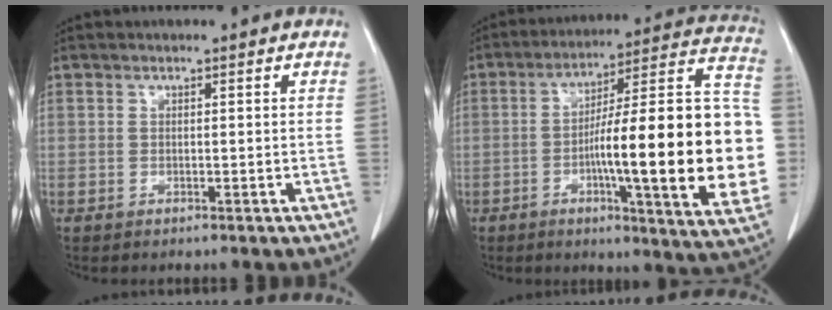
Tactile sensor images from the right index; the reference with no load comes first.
{"total": 27.6, "force": [-3.6, 2.9, 27.2], "torque": [-0.309, 0.019, -0.059]}